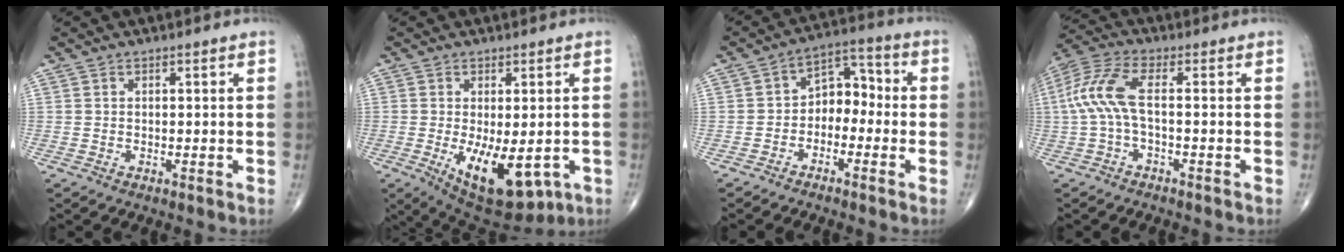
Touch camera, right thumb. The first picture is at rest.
{"total": 13.1, "force": [-3.7, 6.1, 11.0], "torque": [-0.153, -0.017, -0.034]}
{"total": 7.3, "force": [-2.0, 5.2, 4.7], "torque": [-0.042, 0.046, -0.049]}
{"total": 8.2, "force": [-0.5, 3.0, 7.6], "torque": [-0.193, 0.029, -0.014]}